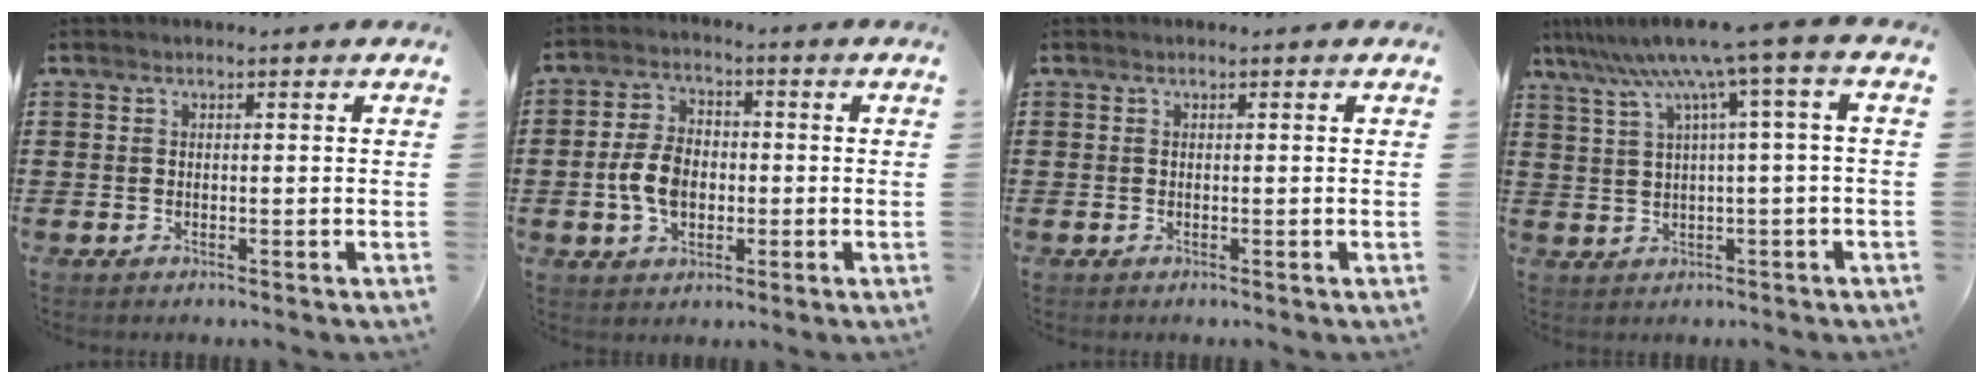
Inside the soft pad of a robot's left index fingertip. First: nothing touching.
{"total": 6.8, "force": [-1.3, 4.5, 4.9], "torque": [-0.118, 0.004, -0.030]}
{"total": 0.0}
{"total": 8.0, "force": [3.1, -0.8, 7.3], "torque": [-0.147, -0.019, 0.047]}